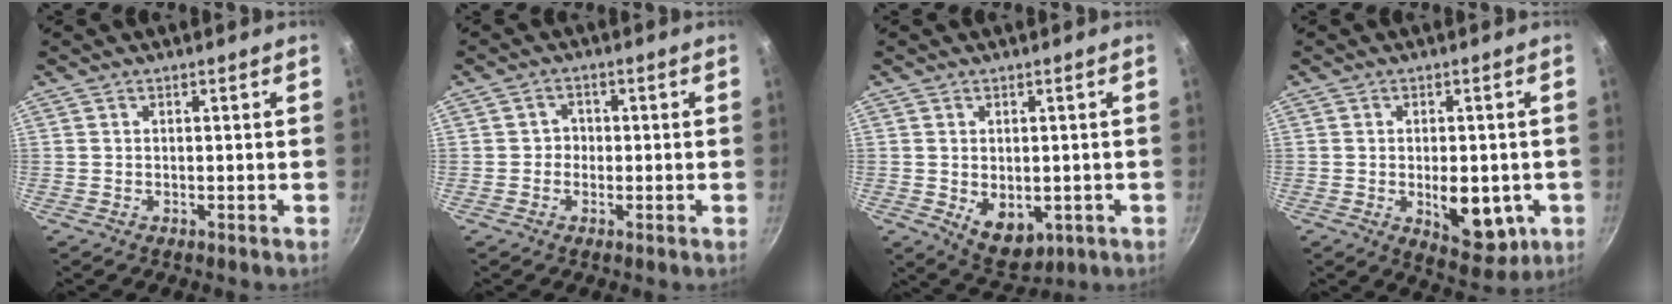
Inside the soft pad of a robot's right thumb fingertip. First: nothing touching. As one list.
[{"total": 2.3, "force": [-0.4, 2.2, 0.6], "torque": [0.011, 0.005, -0.010]}, {"total": 7.7, "force": [-1.1, 5.3, 5.5], "torque": [-0.065, -0.010, 0.002]}, {"total": 10.8, "force": [-2.2, 5.9, 8.8], "torque": [-0.089, -0.010, -0.018]}]